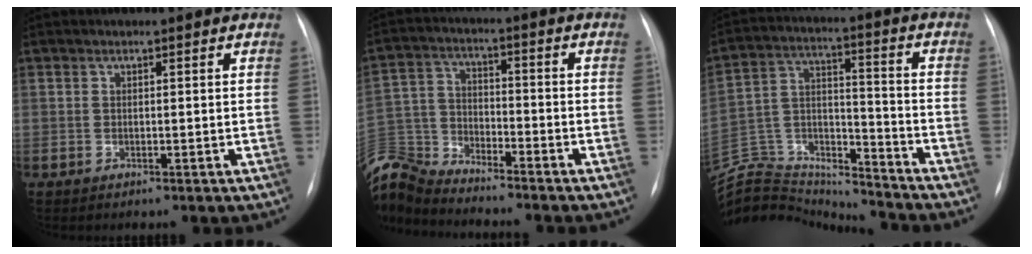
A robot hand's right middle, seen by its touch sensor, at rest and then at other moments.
{"total": 12.2, "force": [-12.0, 1.5, 1.6], "torque": [-0.045, 0.025, -0.230]}
{"total": 22.7, "force": [-21.5, 5.4, 4.9], "torque": [-0.157, 0.026, -0.352]}